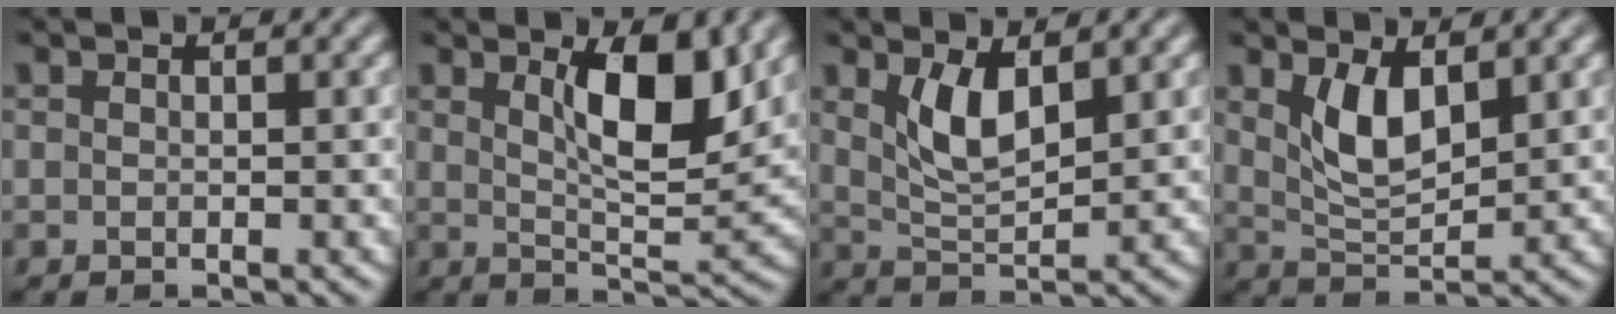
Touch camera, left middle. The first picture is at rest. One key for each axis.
{"total": 6.5, "fx": 2.2, "fy": 2.1, "fz": 5.7, "tx": -0.096, "ty": -0.008, "tz": 0.039}
{"total": 3.9, "fx": 1.4, "fy": 1.5, "fz": 3.3, "tx": -0.076, "ty": -0.008, "tz": 0.030}
{"total": 4.1, "fx": 1.5, "fy": 1.8, "fz": 3.4, "tx": -0.078, "ty": -0.009, "tz": 0.032}